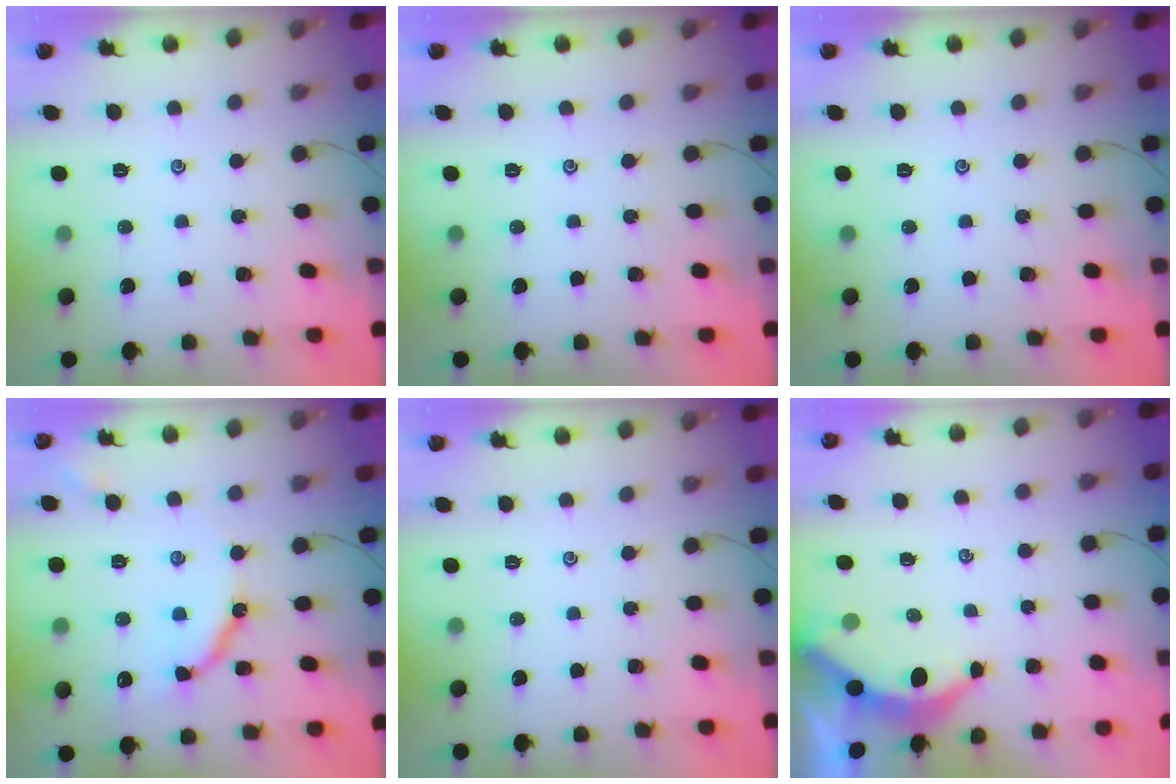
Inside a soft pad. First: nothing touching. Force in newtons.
{"total": 0.0}
{"total": 0.0}
{"total": 10.4, "press": 10.4, "slide": 0.8}
{"total": 0.0}
{"total": 3.8, "press": 3.7, "slide": 0.5}